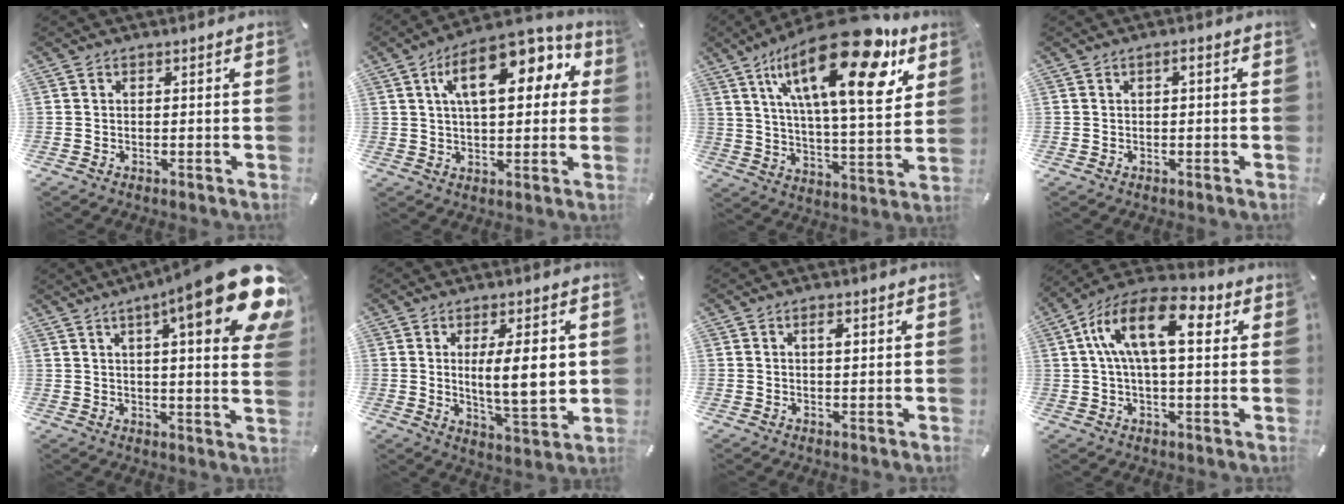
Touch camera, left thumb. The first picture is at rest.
{"total": 16.7, "force": [6.5, 8.2, 13.0], "torque": [-0.200, -0.008, 0.106]}
{"total": 27.7, "force": [14.6, 9.6, 21.5], "torque": [-0.356, -0.080, 0.228]}
{"total": 1.1, "force": [-0.2, 0.2, 1.1], "torque": [-0.020, 0.002, -0.004]}
{"total": 20.8, "force": [10.4, 4.0, 17.6], "torque": [-0.254, -0.061, 0.151]}
{"total": 13.3, "force": [2.1, 3.9, 12.5], "torque": [-0.200, -0.017, 0.028]}
{"total": 1.9, "force": [0.8, 0.7, 1.6], "torque": [-0.019, -0.003, 0.008]}
{"total": 15.4, "force": [4.6, 7.2, 12.8], "torque": [-0.246, -0.003, 0.074]}